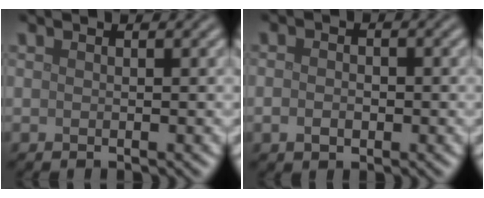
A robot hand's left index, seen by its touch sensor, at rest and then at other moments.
{"total": 1.8, "force": [-0.5, 1.2, 1.3], "torque": [-0.025, 0.000, -0.010]}